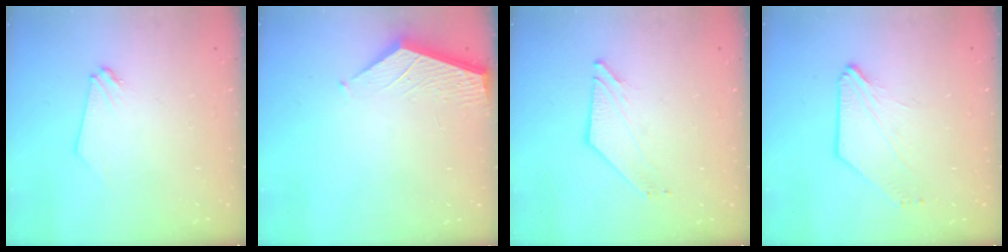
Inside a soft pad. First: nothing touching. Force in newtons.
{"total": 2.4, "press": 2.4, "slide": 0.2}
{"total": 2.7, "press": 2.7, "slide": 0.3}
{"total": 4.2, "press": 4.1, "slide": 0.8}